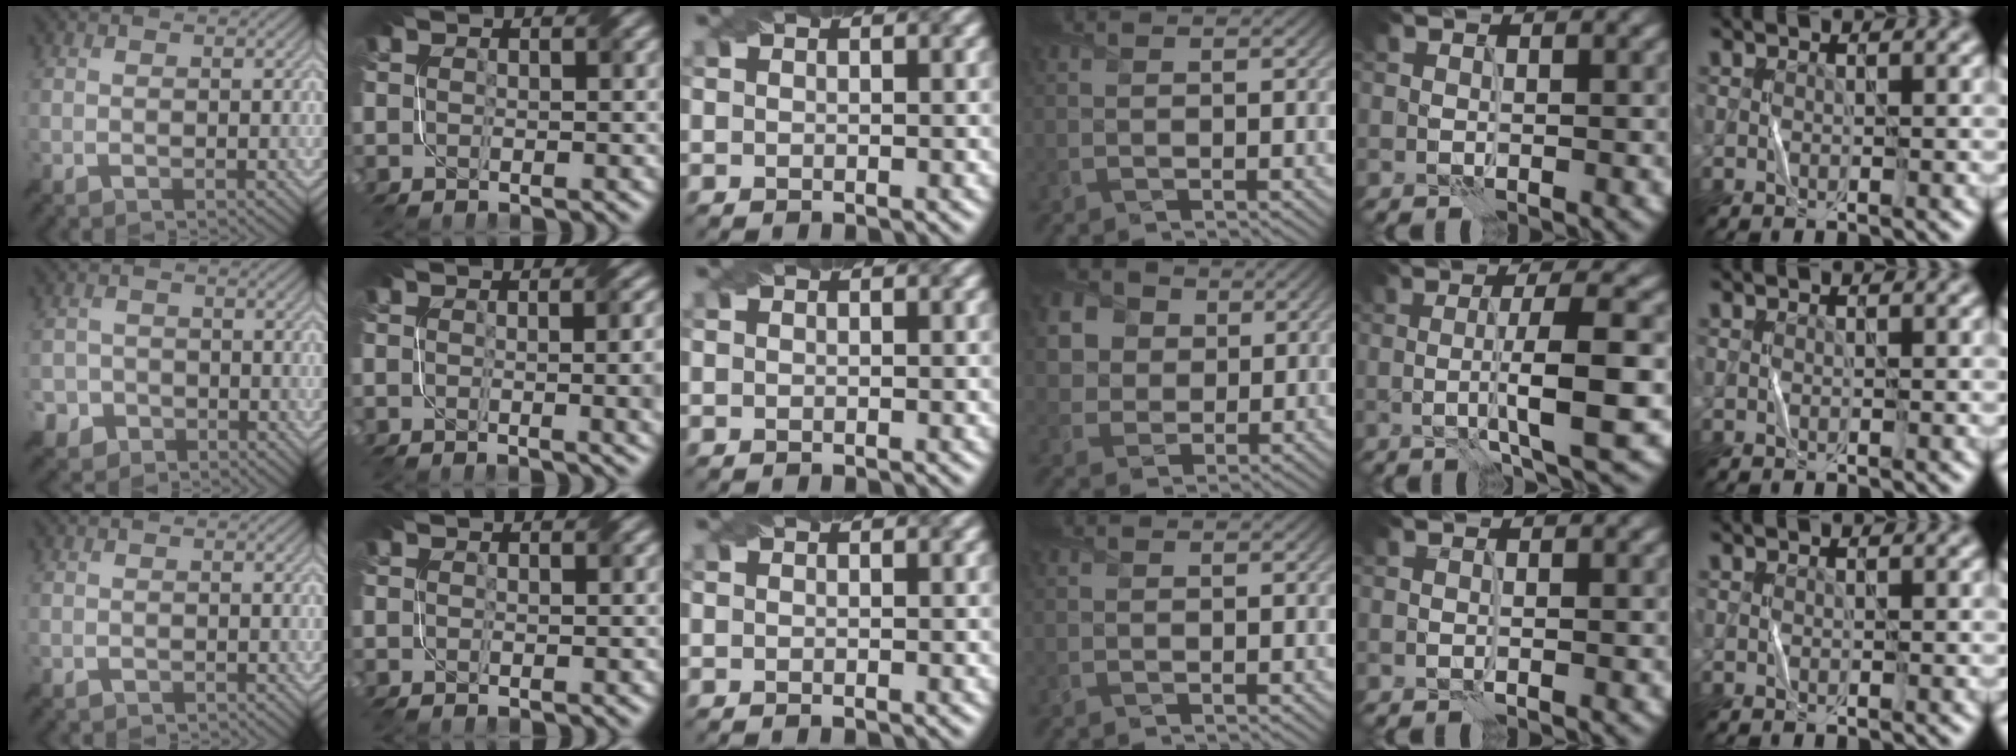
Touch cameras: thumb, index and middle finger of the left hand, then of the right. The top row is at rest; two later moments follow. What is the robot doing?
{"motion": "fold", "object": "bubble wrap"}